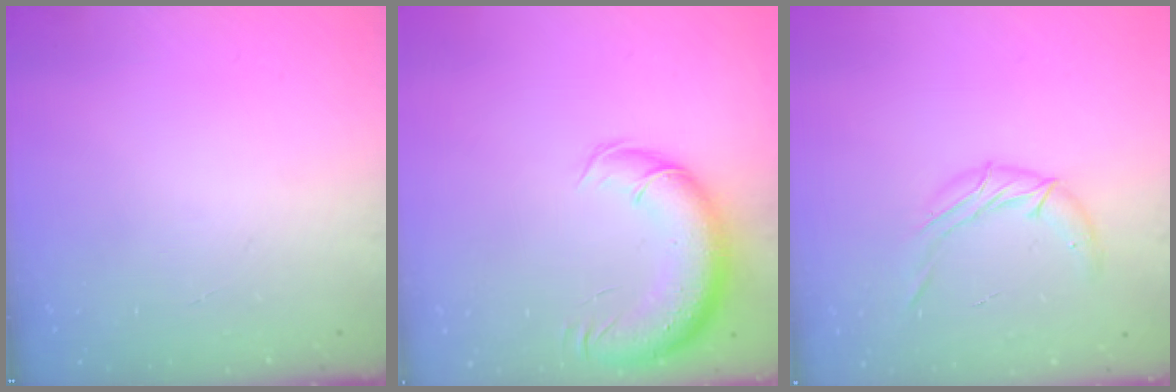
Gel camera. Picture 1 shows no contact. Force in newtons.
{"total": 13.8, "press": 13.2, "slide": 4.1}
{"total": 9.5, "press": 9.5, "slide": 0.7}